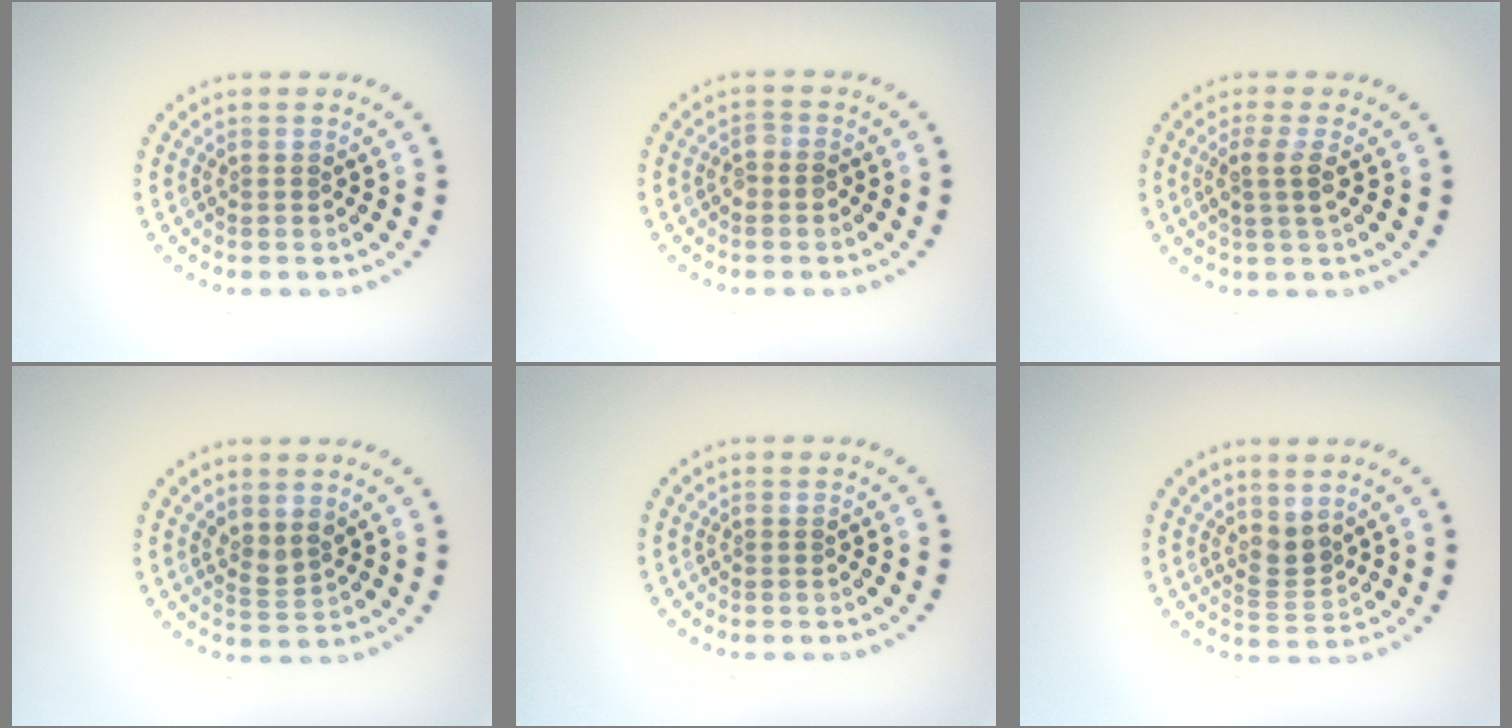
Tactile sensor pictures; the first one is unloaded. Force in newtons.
{"total": 1.0, "press": 1.0, "slide": 0.4}
{"total": 2.0, "press": 1.7, "slide": 1.1}
{"total": 1.7, "press": 1.3, "slide": 1.1}
{"total": 0.0}
{"total": 2.3, "press": 1.6, "slide": 1.6}